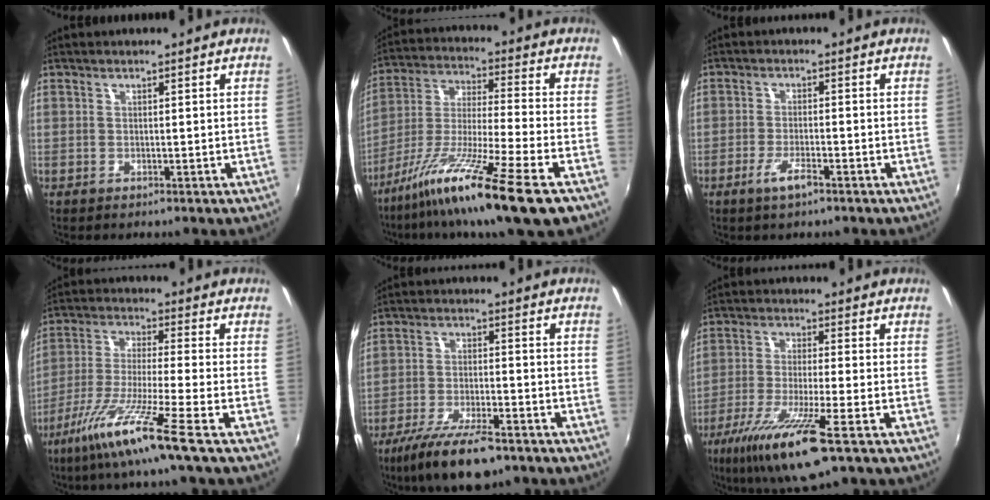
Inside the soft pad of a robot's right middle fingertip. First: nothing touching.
{"total": 18.1, "force": [-11.5, 0.0, 13.9], "torque": [-0.268, -0.042, -0.207]}
{"total": 3.9, "force": [-2.5, 0.7, 2.9], "torque": [-0.065, -0.005, -0.049]}
{"total": 12.2, "force": [-7.6, -1.5, 9.4], "torque": [-0.199, -0.020, -0.141]}
{"total": 12.6, "force": [-9.0, 3.6, 8.1], "torque": [-0.175, -0.028, -0.157]}
{"total": 13.6, "force": [-7.8, 1.1, 11.1], "torque": [-0.232, -0.041, -0.143]}